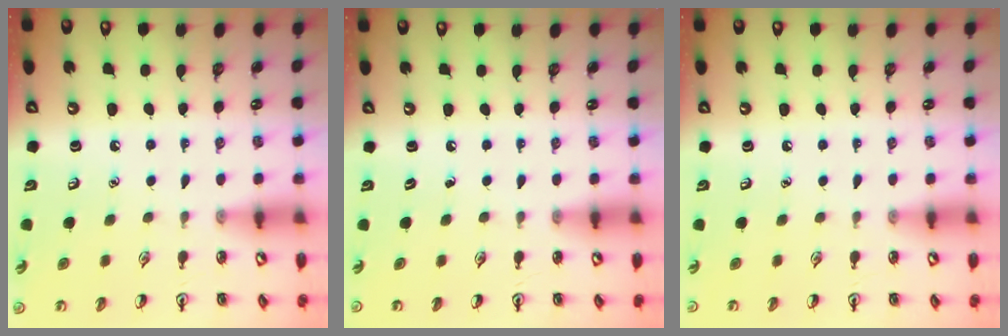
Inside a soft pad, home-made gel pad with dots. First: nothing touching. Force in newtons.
{"total": 0.0}
{"total": 0.0}